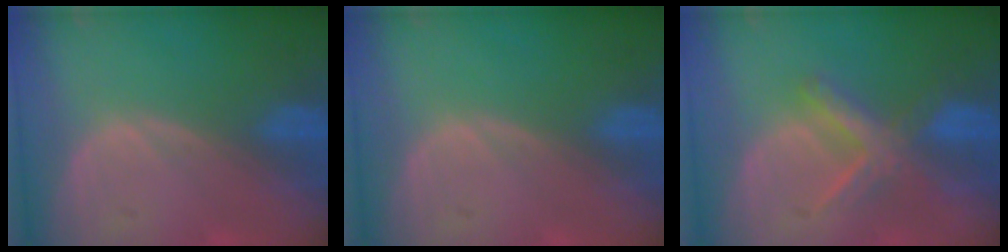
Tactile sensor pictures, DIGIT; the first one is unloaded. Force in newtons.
{"total": 0.0}
{"total": 5.8, "press": 5.8, "slide": 0.5}